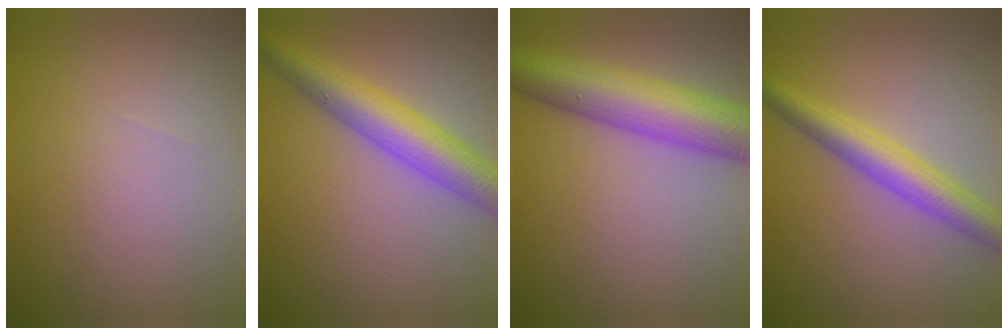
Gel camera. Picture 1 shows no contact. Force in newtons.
{"total": 6.2, "press": 6.2, "slide": 0.1}
{"total": 8.6, "press": 8.6, "slide": 0.2}
{"total": 4.6, "press": 4.6, "slide": 0.2}